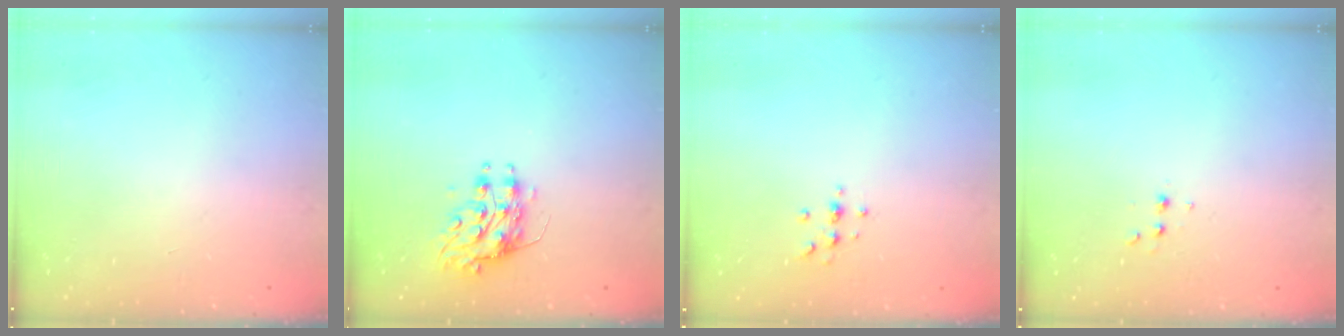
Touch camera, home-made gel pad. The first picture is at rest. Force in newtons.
{"total": 8.1, "press": 8.1, "slide": 0.2}
{"total": 3.3, "press": 3.2, "slide": 0.4}
{"total": 2.6, "press": 2.5, "slide": 0.8}